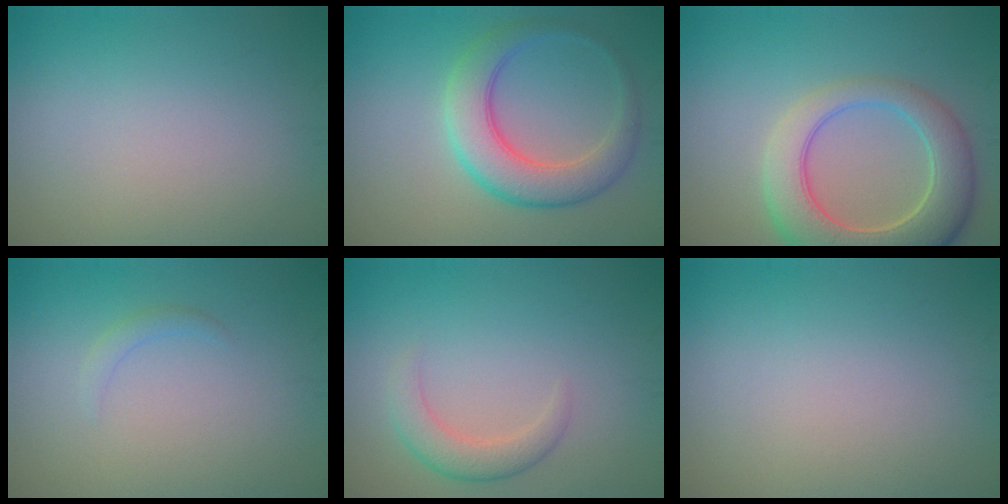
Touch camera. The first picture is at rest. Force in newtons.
{"total": 5.5, "press": 5.5, "slide": 0.2}
{"total": 7.8, "press": 7.8, "slide": 0.9}
{"total": 0.9, "press": 0.9, "slide": 0.0}
{"total": 2.6, "press": 2.6, "slide": 0.1}
{"total": 0.0}